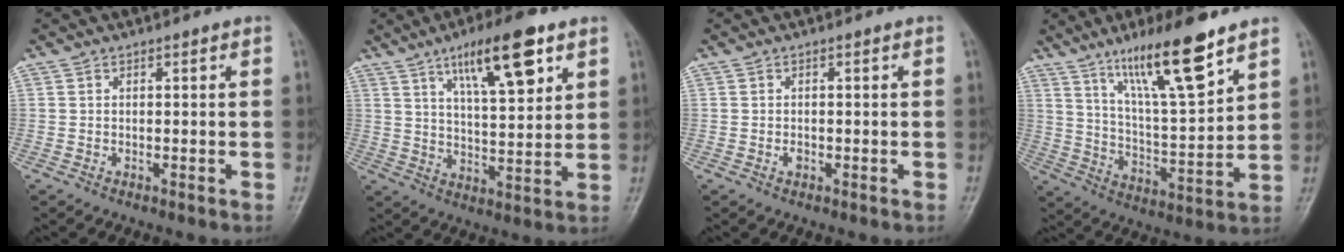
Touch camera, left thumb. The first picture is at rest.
{"total": 14.1, "force": [7.4, 4.1, 11.2], "torque": [-0.161, -0.033, 0.122]}
{"total": 1.1, "force": [-0.3, 0.8, 0.7], "torque": [-0.007, 0.001, -0.006]}
{"total": 15.7, "force": [10.3, 2.5, 11.6], "torque": [-0.193, -0.059, 0.190]}